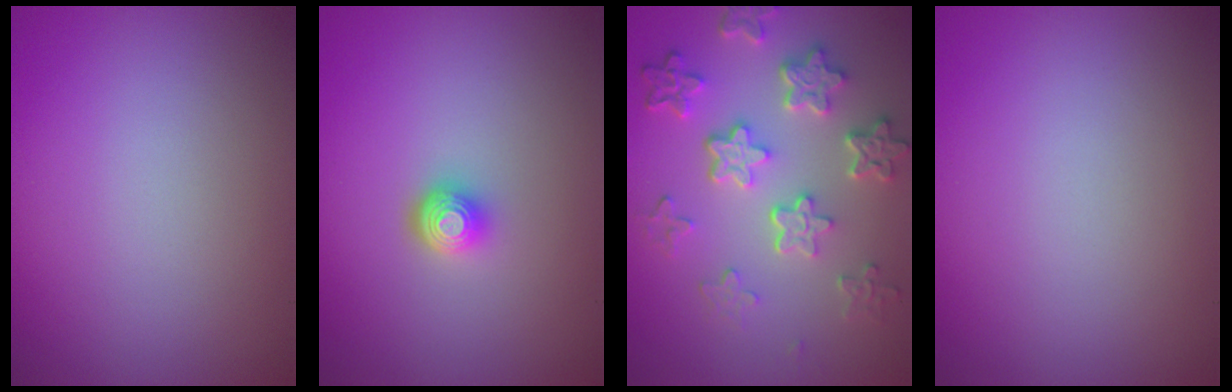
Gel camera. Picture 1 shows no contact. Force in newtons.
{"total": 2.1, "press": 1.5, "slide": 1.5}
{"total": 5.8, "press": 4.4, "slide": 3.8}
{"total": 0.0}